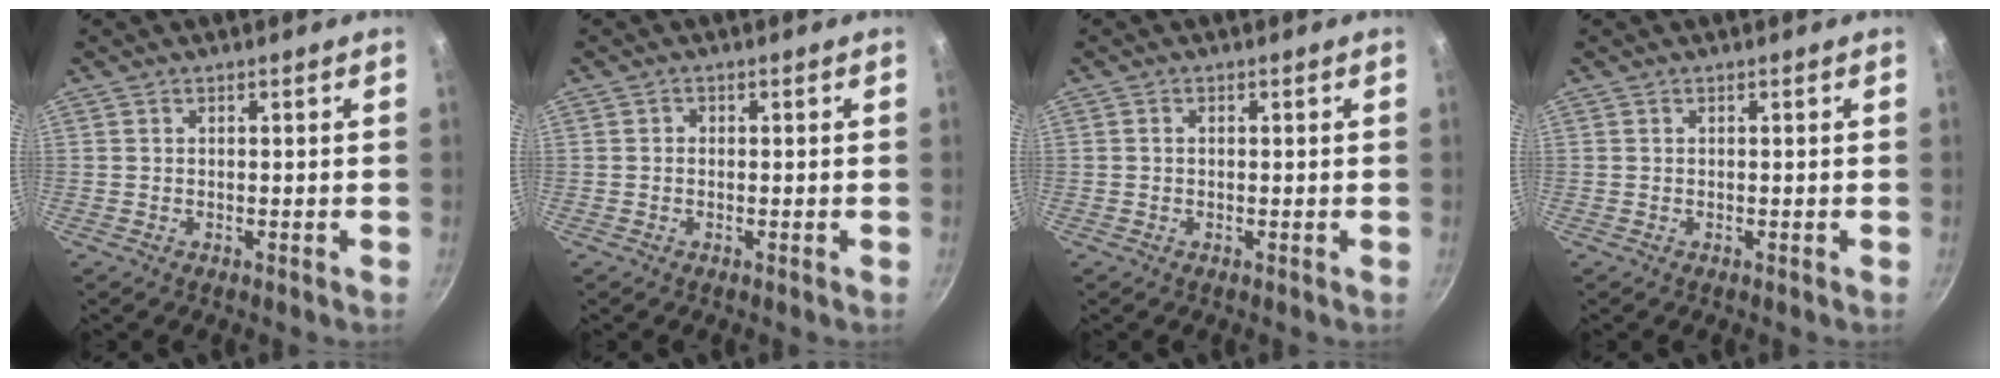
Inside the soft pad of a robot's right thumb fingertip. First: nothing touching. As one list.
[{"total": 0.7, "force": [-0.2, 0.6, 0.1], "torque": [0.000, 0.003, -0.004]}, {"total": 0.5, "force": [0.0, 0.4, 0.3], "torque": [-0.005, 0.004, -0.001]}, {"total": 0.0}]